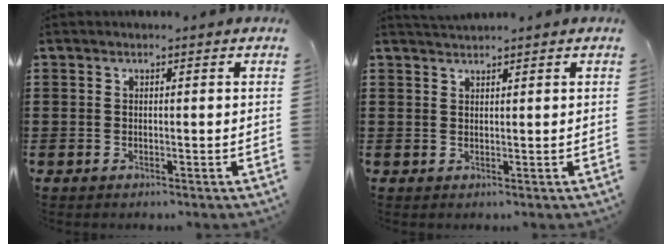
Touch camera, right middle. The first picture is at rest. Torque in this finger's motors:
{"motor_torque": [-0.48, -0.81, -0.03, -0.01]}